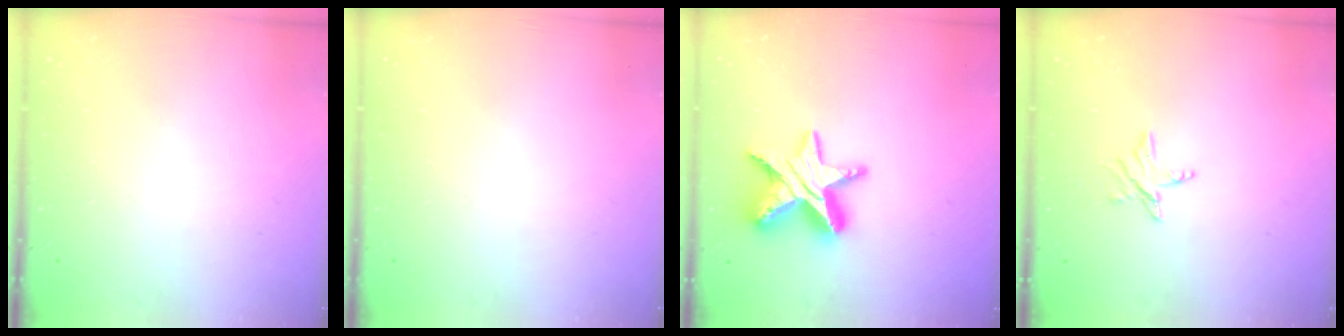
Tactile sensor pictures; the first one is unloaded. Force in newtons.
{"total": 0.0}
{"total": 13.3, "press": 13.2, "slide": 1.1}
{"total": 3.7, "press": 3.7, "slide": 0.2}